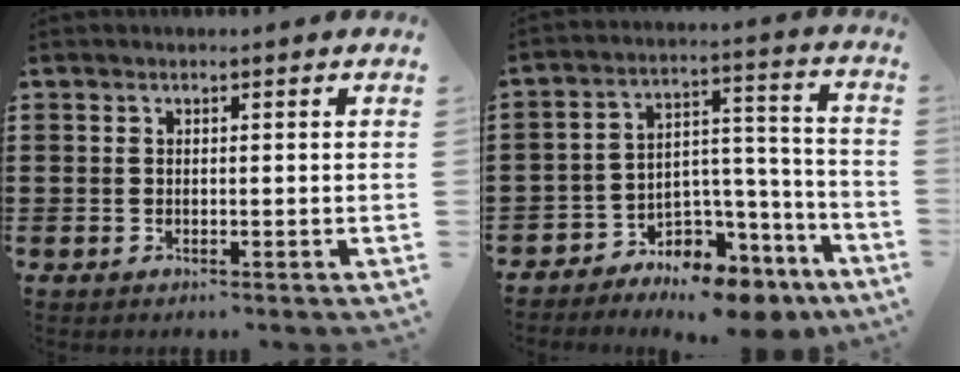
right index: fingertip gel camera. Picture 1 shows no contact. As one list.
[{"total": 6.5, "force": [-5.7, 3.2, 0.3], "torque": [-0.006, 0.014, -0.106]}]